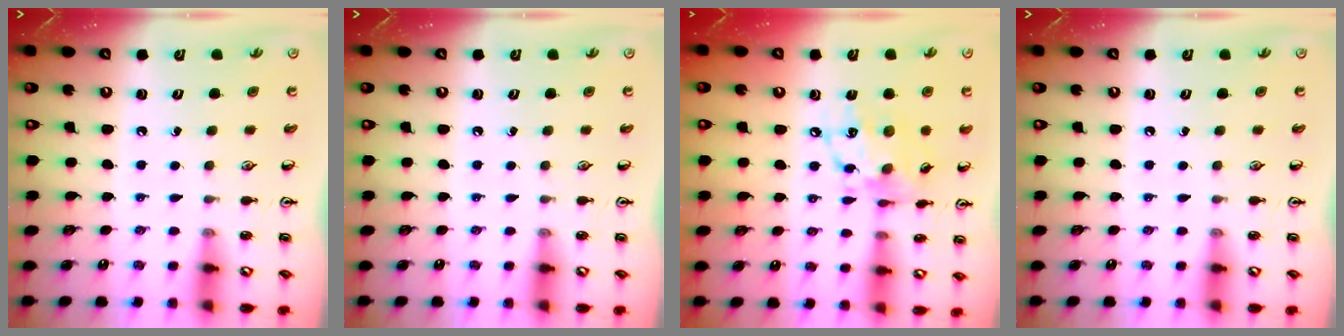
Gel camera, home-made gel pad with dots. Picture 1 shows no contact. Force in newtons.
{"total": 0.0}
{"total": 13.5, "press": 13.5, "slide": 0.8}
{"total": 0.0}